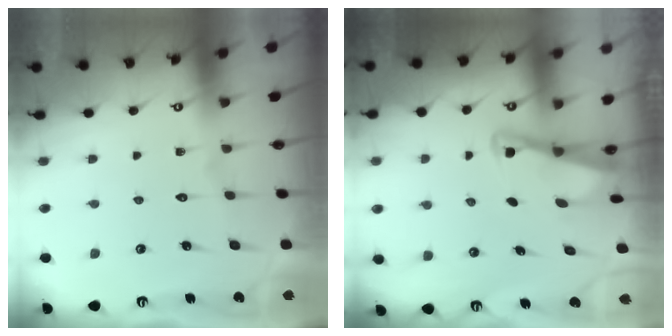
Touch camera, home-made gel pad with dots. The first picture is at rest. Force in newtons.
{"total": 2.9, "press": 2.9, "slide": 0.4}